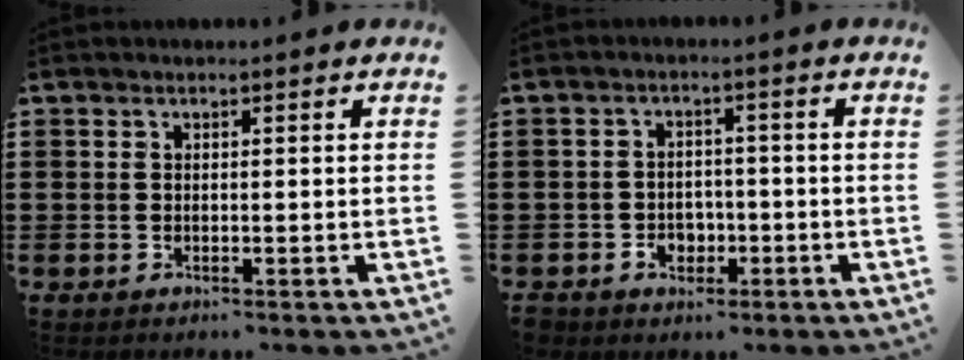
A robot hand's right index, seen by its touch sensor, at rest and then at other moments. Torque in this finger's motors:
{"motor_torque": [2.14, 0.00, 0.07, 0.02]}